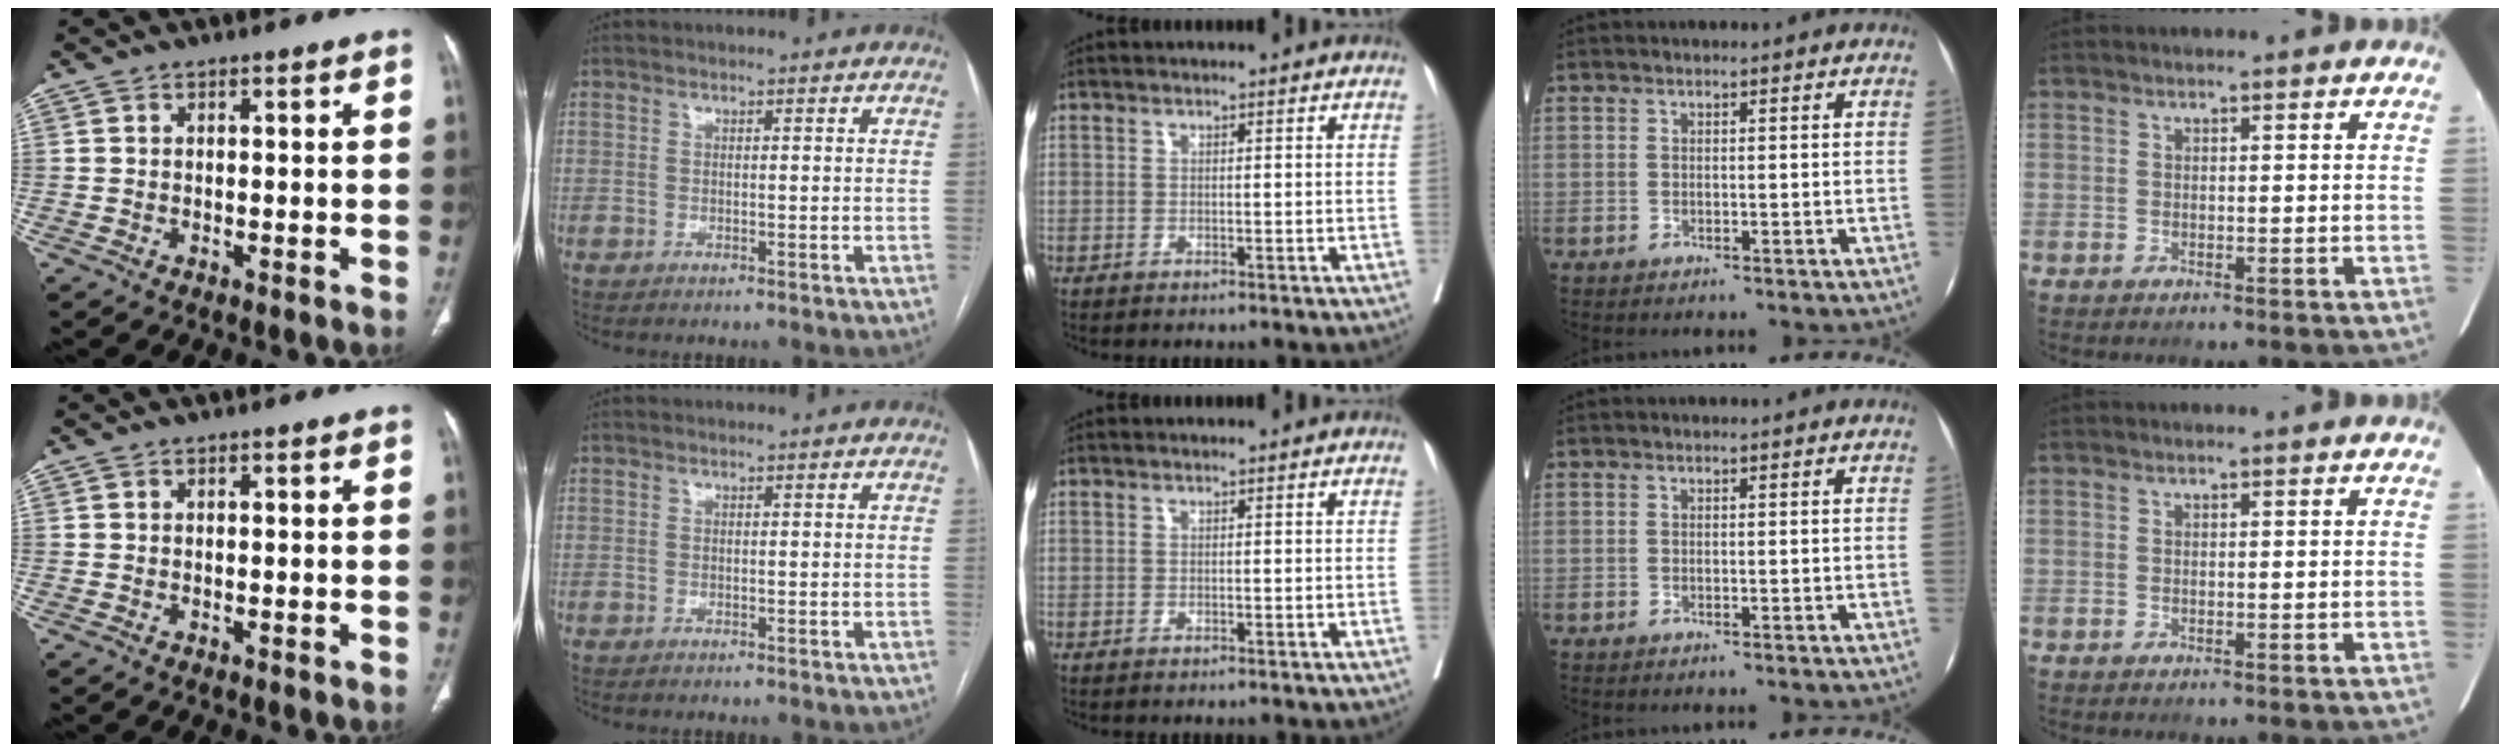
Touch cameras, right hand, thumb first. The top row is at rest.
{}